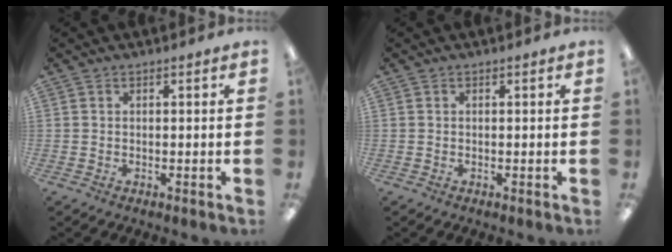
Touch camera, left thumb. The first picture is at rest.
{"total": 0.0}